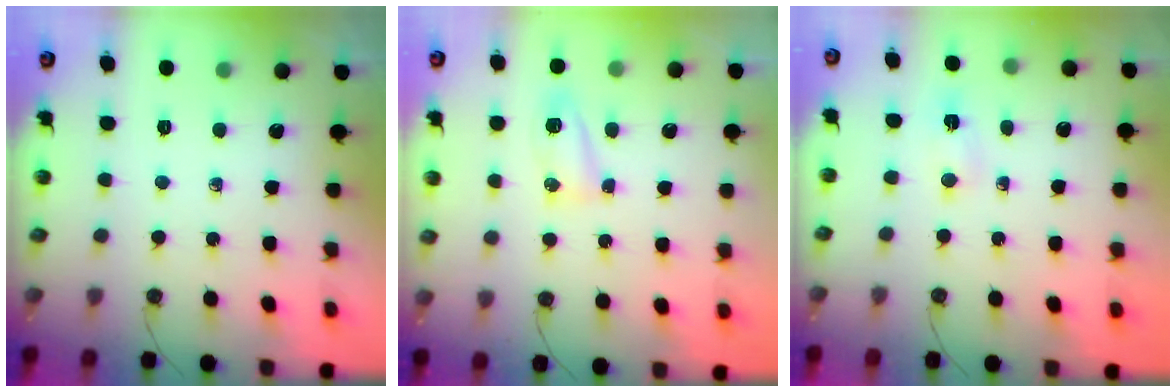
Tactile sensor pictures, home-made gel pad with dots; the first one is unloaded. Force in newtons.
{"total": 5.8, "press": 5.8, "slide": 0.6}
{"total": 2.4, "press": 2.2, "slide": 1.0}